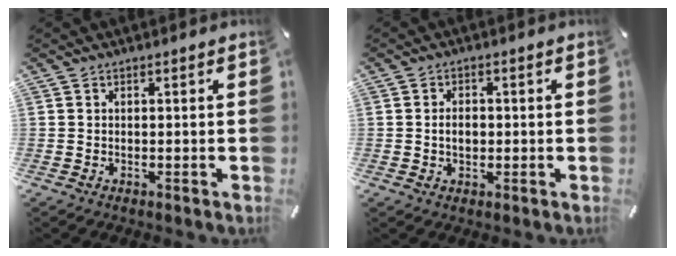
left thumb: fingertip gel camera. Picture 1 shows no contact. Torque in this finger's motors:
{"motor_torque": [0.57, 0.50, 0.32, 0.00, 0.03]}